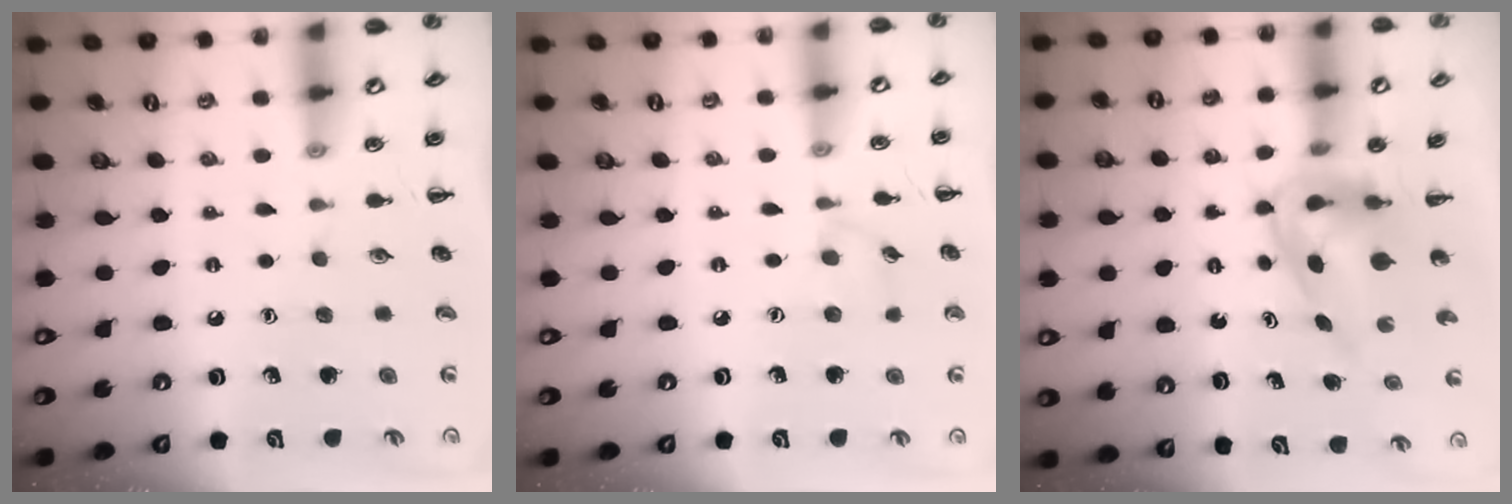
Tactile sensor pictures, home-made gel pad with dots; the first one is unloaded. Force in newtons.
{"total": 4.3, "press": 3.9, "slide": 1.7}
{"total": 4.0, "press": 3.9, "slide": 0.7}